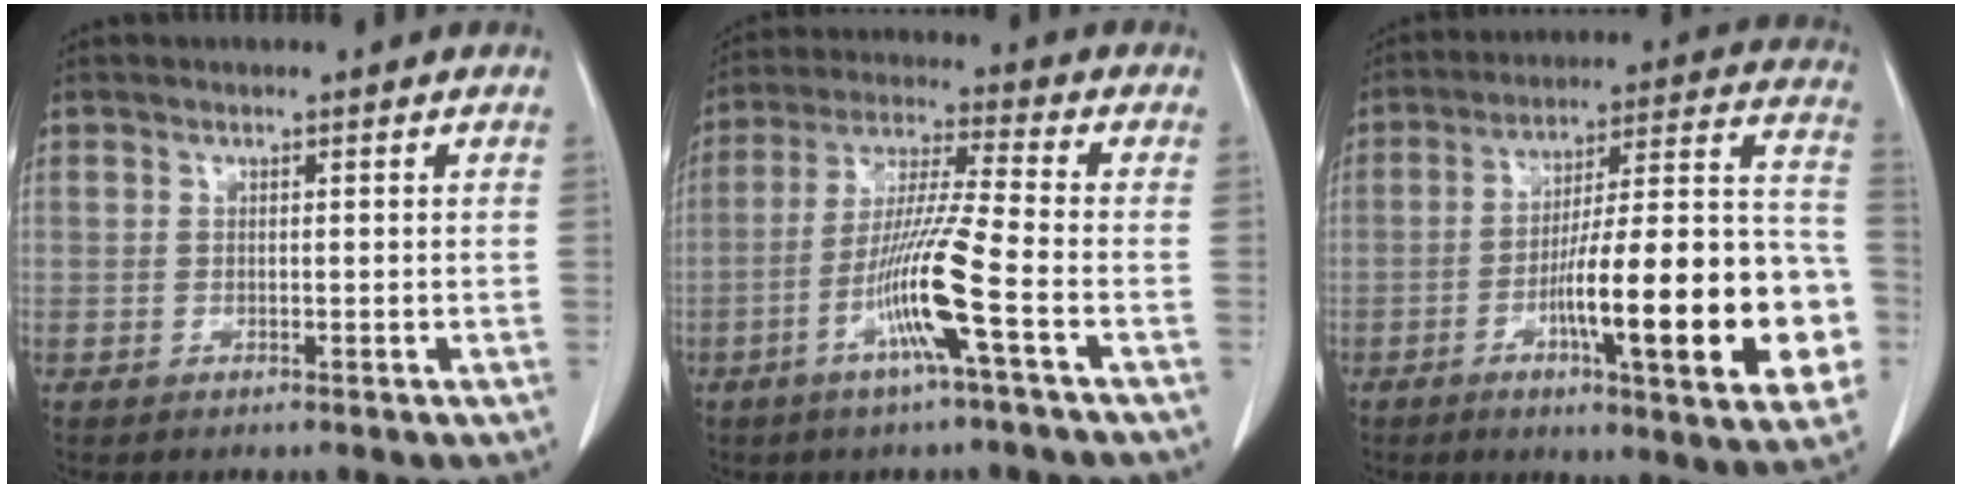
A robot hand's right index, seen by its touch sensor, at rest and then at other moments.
{"total": 11.1, "force": [-4.4, -1.0, 10.1], "torque": [-0.201, -0.007, -0.087]}
{"total": 23.9, "force": [-6.8, 3.3, 22.7], "torque": [-0.270, 0.015, -0.093]}